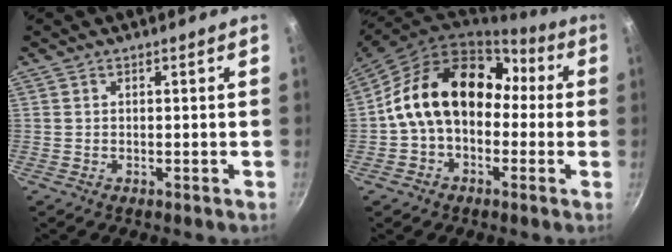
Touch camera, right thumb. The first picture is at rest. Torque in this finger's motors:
{"motor_torque": [1.43, 3.58, 1.89, -0.53, 0.23]}